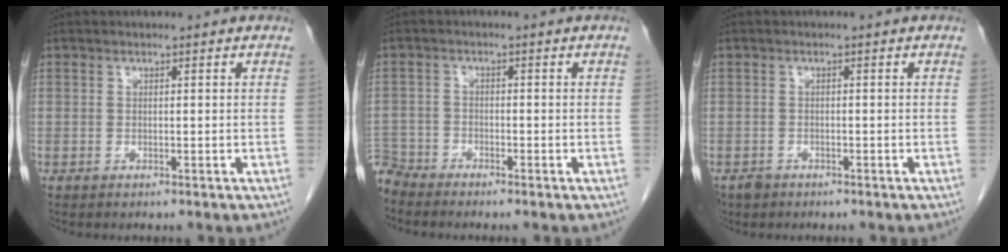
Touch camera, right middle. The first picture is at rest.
{"total": 3.7, "force": [-3.6, 0.5, -0.3], "torque": [0.009, -0.010, -0.072]}
{"total": 1.6, "force": [-1.1, 1.2, 0.1], "torque": [-0.010, 0.002, -0.017]}